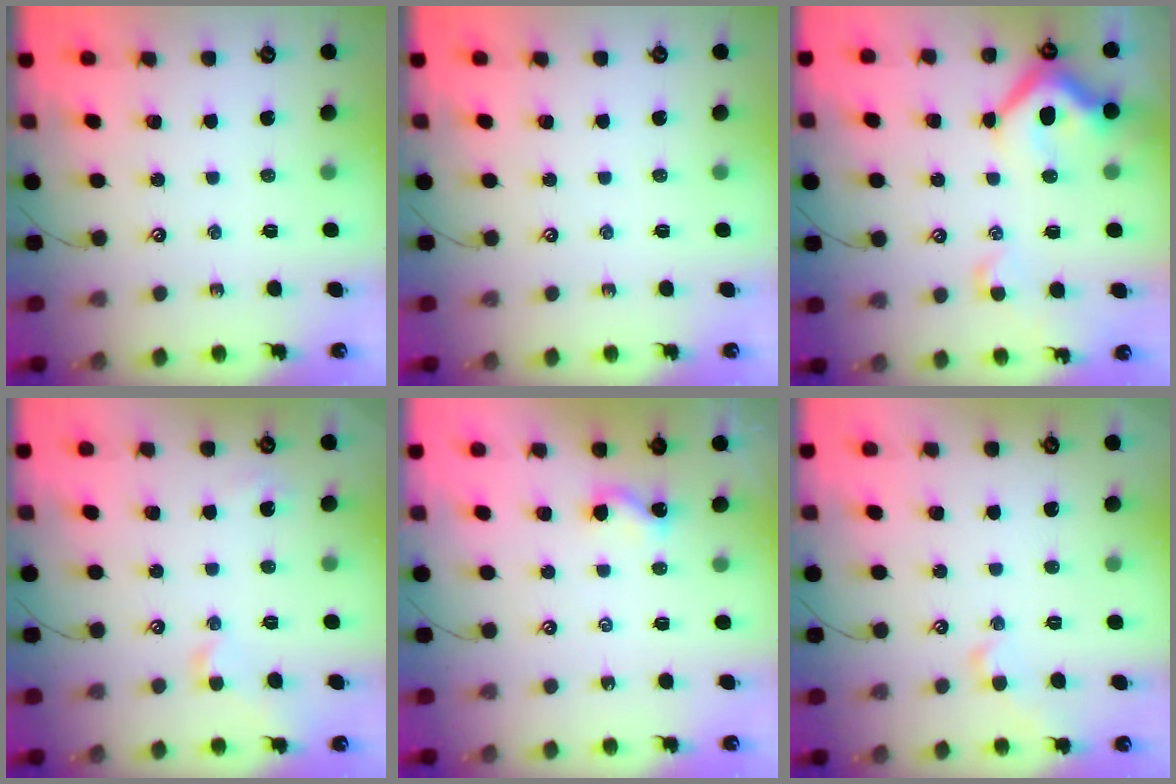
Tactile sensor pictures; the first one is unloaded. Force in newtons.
{"total": 0.0}
{"total": 10.2, "press": 10.1, "slide": 1.4}
{"total": 1.7, "press": 1.6, "slide": 0.6}
{"total": 2.0, "press": 2.0, "slide": 0.4}
{"total": 1.3, "press": 1.0, "slide": 0.8}